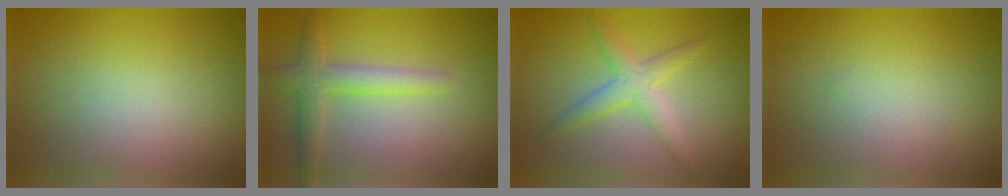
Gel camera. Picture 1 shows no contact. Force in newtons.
{"total": 3.0, "press": 3.0, "slide": 0.2}
{"total": 2.9, "press": 2.9, "slide": 0.0}
{"total": 0.0}